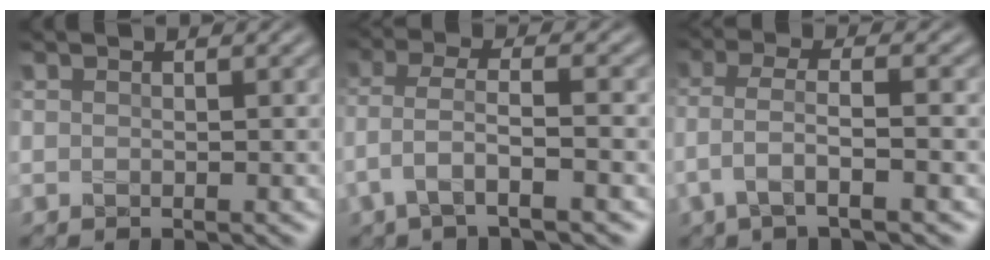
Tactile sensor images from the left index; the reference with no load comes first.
{"total": 4.1, "force": [-1.9, 0.9, 3.5], "torque": [-0.073, 0.003, -0.042]}
{"total": 3.8, "force": [-1.4, 0.8, 3.4], "torque": [-0.068, 0.004, -0.034]}